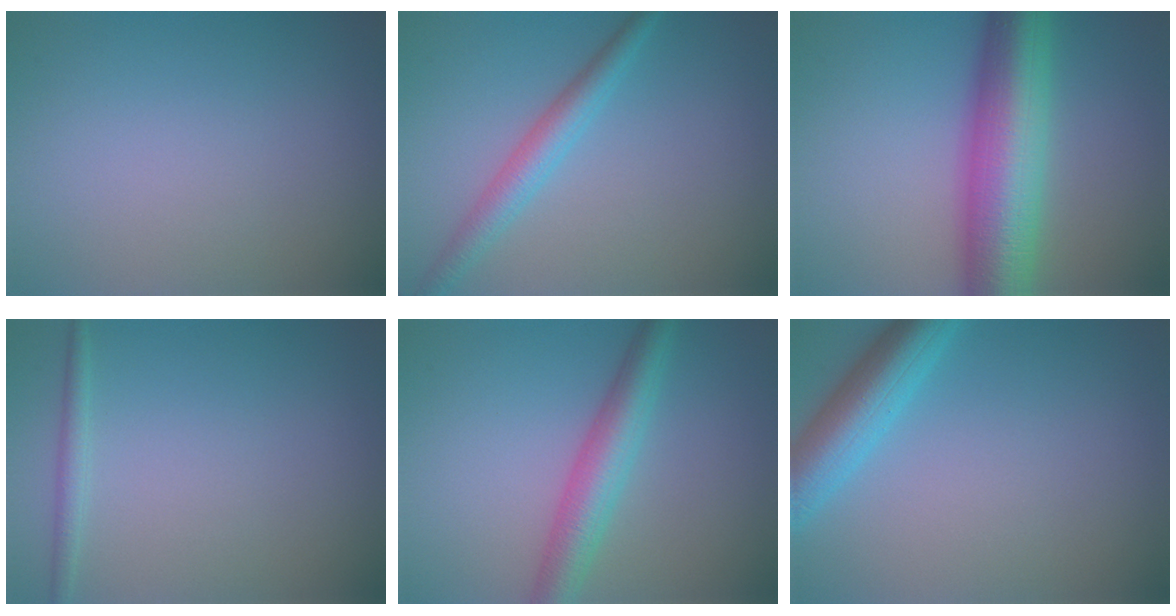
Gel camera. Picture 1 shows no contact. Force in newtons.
{"total": 3.0, "press": 3.0, "slide": 0.1}
{"total": 10.0, "press": 10.0, "slide": 0.2}
{"total": 1.3, "press": 1.3, "slide": 0.1}
{"total": 4.4, "press": 4.4, "slide": 0.1}
{"total": 5.3, "press": 5.3, "slide": 0.2}